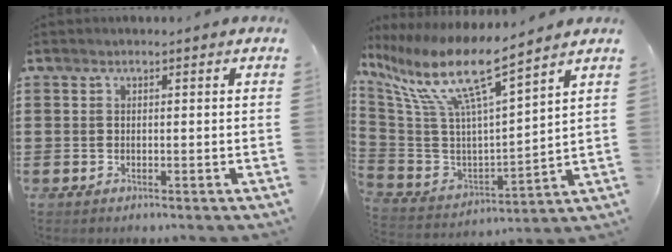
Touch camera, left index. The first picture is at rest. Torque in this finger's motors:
{"motor_torque": [1.17, 0.97, 1.05, 0.21]}